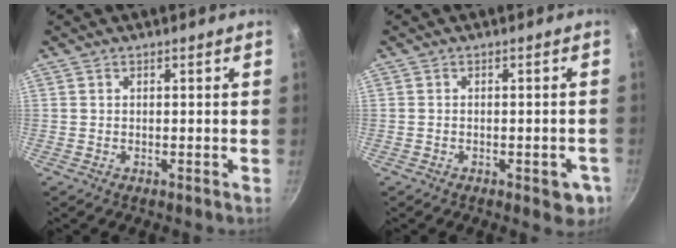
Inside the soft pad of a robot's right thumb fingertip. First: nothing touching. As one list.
[{"total": 4.8, "force": [-2.0, 2.3, 3.8], "torque": [-0.030, 0.009, -0.020]}]